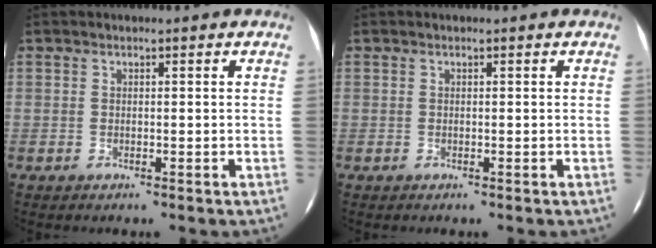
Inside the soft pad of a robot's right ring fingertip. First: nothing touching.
{"total": 0.0}